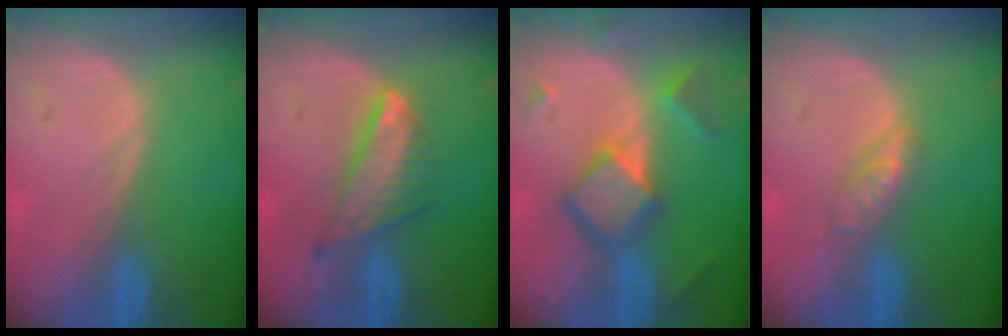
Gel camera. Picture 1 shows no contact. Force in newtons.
{"total": 7.6, "press": 6.5, "slide": 4.0}
{"total": 7.4, "press": 7.4, "slide": 0.5}
{"total": 3.1, "press": 3.0, "slide": 0.3}